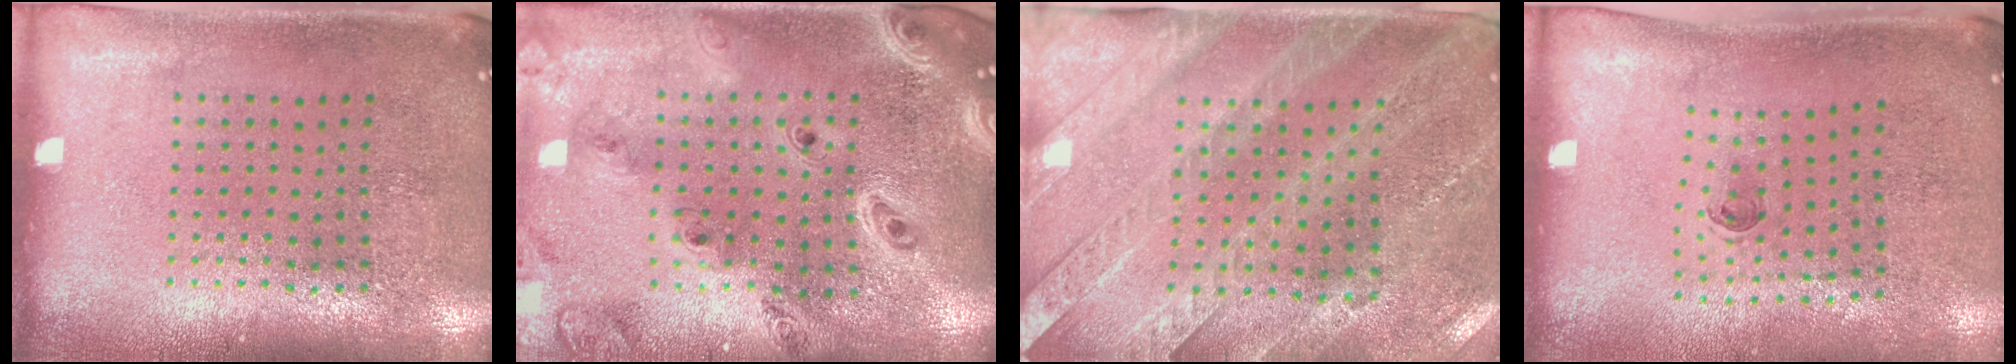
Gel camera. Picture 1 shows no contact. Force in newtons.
{"total": 2.5, "press": 2.2, "slide": 1.1}
{"total": 2.9, "press": 2.7, "slide": 1.1}
{"total": 0.5, "press": 0.3, "slide": 0.4}